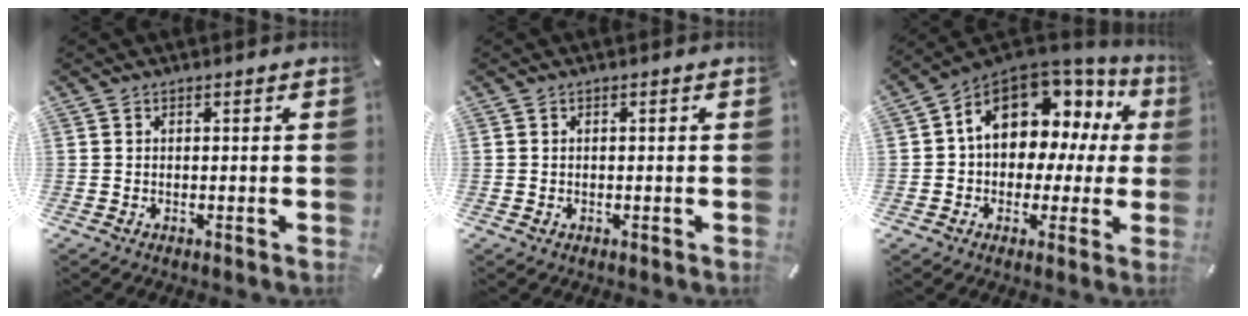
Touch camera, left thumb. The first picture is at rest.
{"total": 0.6, "force": [-0.1, 0.5, 0.3], "torque": [-0.007, 0.003, -0.002]}
{"total": 13.6, "force": [5.3, 9.5, 8.0], "torque": [-0.130, -0.032, 0.096]}